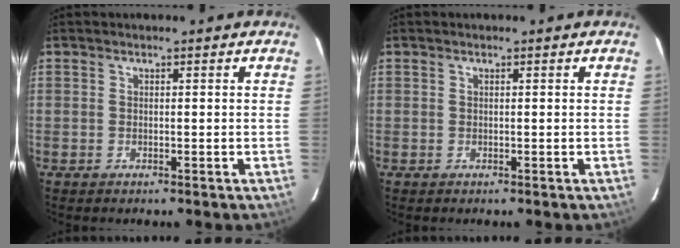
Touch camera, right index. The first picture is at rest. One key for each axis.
{"total": 0.0}